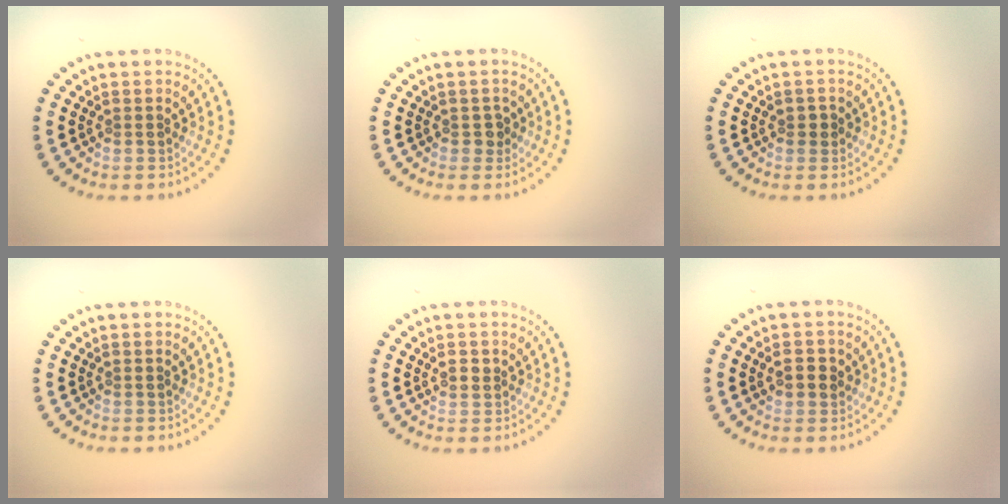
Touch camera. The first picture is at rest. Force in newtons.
{"total": 0.9, "press": 0.8, "slide": 0.4}
{"total": 1.1, "press": 1.1, "slide": 0.2}
{"total": 0.0}
{"total": 1.0, "press": 1.0, "slide": 0.1}
{"total": 2.1, "press": 2.1, "slide": 0.4}